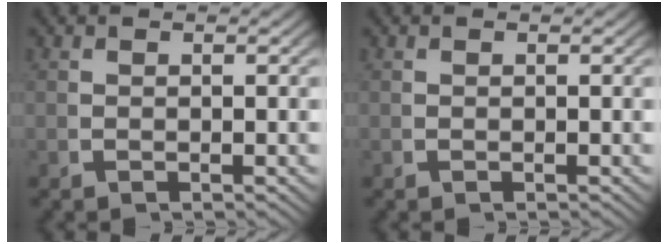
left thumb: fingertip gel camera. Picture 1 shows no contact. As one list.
[{"total": 0.0}]